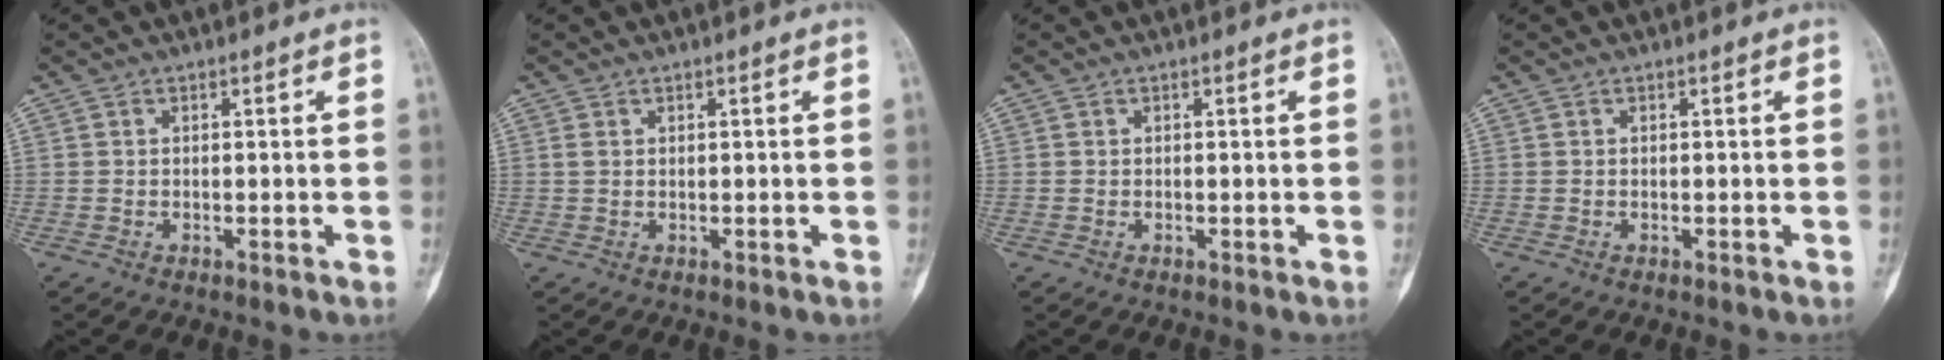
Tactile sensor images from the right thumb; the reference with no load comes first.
{"total": 0.7, "force": [0.4, 0.3, 0.5], "torque": [-0.015, 0.008, 0.011]}
{"total": 0.0}
{"total": 0.0}